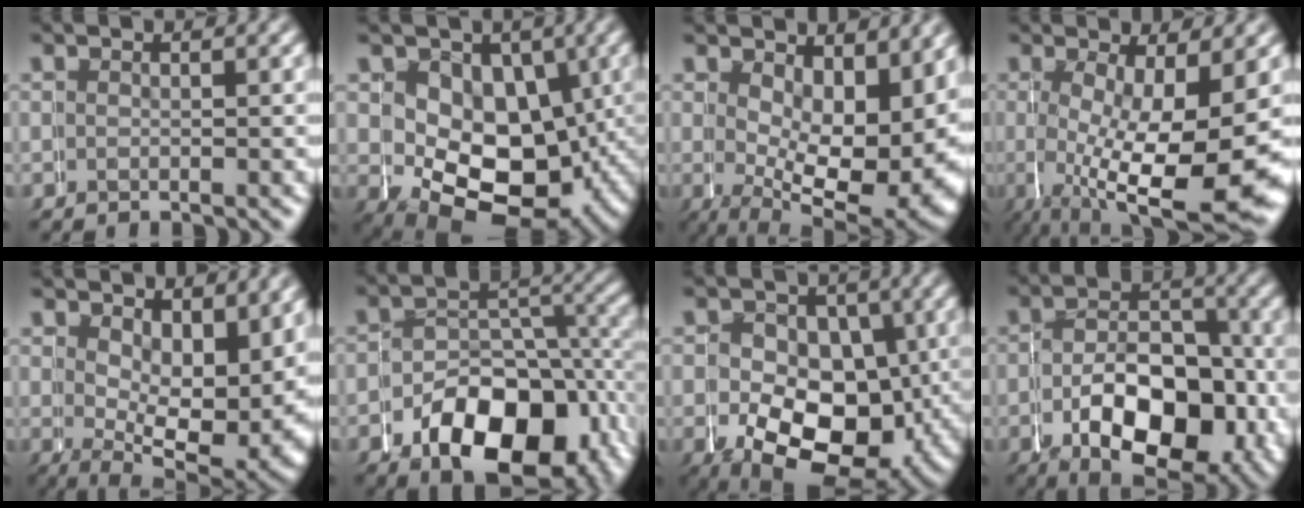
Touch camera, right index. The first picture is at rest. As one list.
[{"total": 12.4, "force": [-1.3, 9.8, 7.4], "torque": [-0.136, -0.063, 0.002]}, {"total": 11.6, "force": [1.3, 6.2, 9.7], "torque": [-0.137, -0.045, 0.040]}, {"total": 11.4, "force": [-0.9, 4.7, 10.4], "torque": [-0.184, -0.045, 0.014]}, {"total": 9.5, "force": [1.2, 4.9, 8.1], "torque": [-0.112, -0.041, 0.035]}, {"total": 9.4, "force": [-3.9, 5.6, 6.5], "torque": [-0.089, -0.029, -0.057]}, {"total": 11.9, "force": [-2.7, 9.1, 7.2], "torque": [-0.127, -0.071, -0.013]}, {"total": 11.3, "force": [-2.7, 7.2, 8.3], "torque": [-0.141, -0.047, -0.028]}]